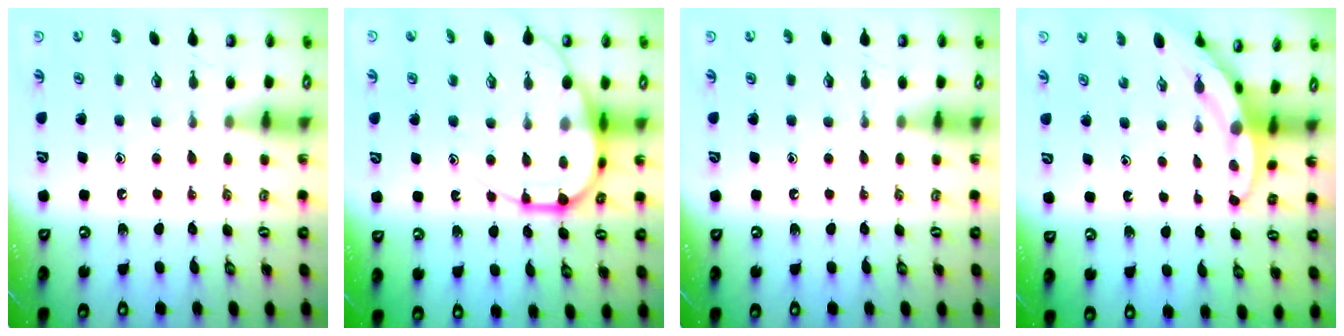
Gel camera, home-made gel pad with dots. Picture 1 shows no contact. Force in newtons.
{"total": 12.5, "press": 12.5, "slide": 1.1}
{"total": 0.0}
{"total": 3.4, "press": 3.4, "slide": 0.2}